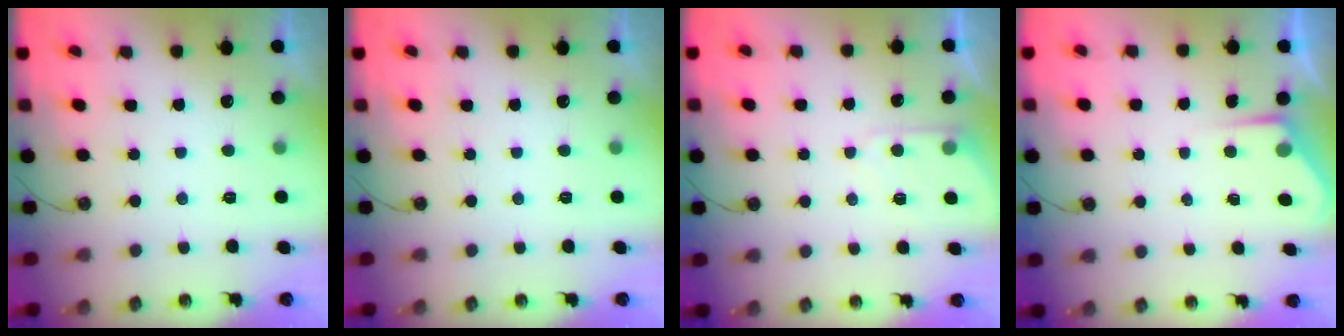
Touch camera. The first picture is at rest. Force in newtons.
{"total": 0.0}
{"total": 6.5, "press": 6.4, "slide": 0.6}
{"total": 2.3, "press": 2.3, "slide": 0.3}